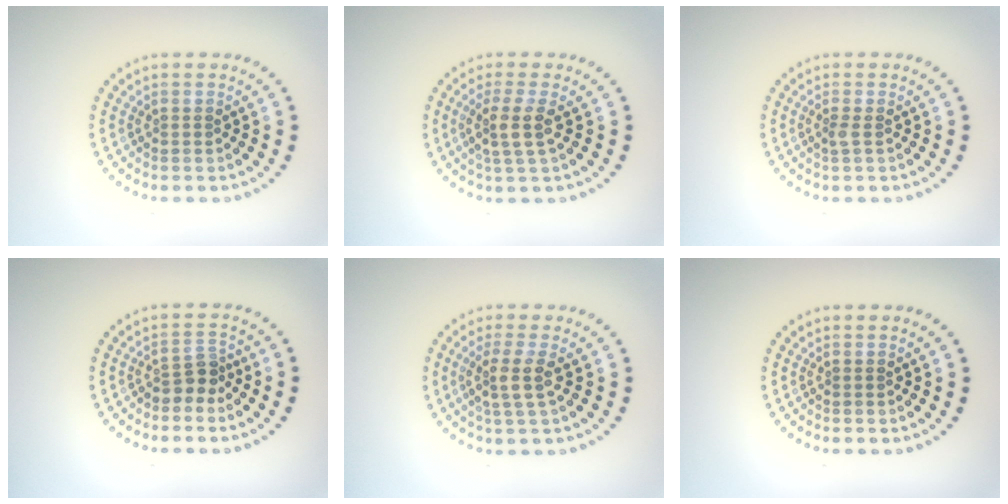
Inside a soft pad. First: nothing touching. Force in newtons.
{"total": 2.6, "press": 2.1, "slide": 1.6}
{"total": 0.8, "press": 0.6, "slide": 0.5}
{"total": 2.2, "press": 1.7, "slide": 1.4}
{"total": 2.6, "press": 2.1, "slide": 1.6}
{"total": 0.0}